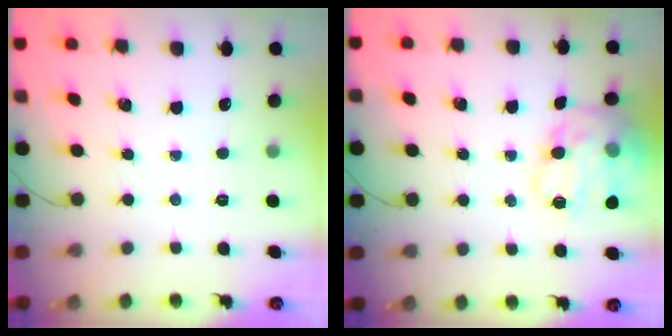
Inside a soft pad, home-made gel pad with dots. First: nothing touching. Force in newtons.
{"total": 15.9, "press": 15.8, "slide": 1.7}